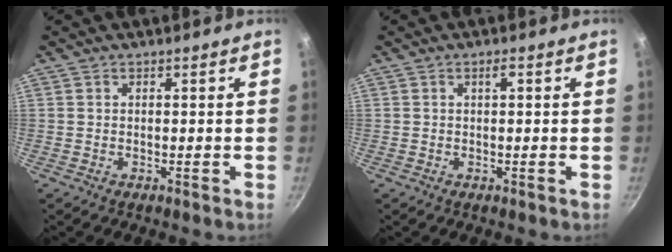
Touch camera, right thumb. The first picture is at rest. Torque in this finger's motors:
{"motor_torque": [0.36, -0.49, 0.19, -0.02, -0.07]}